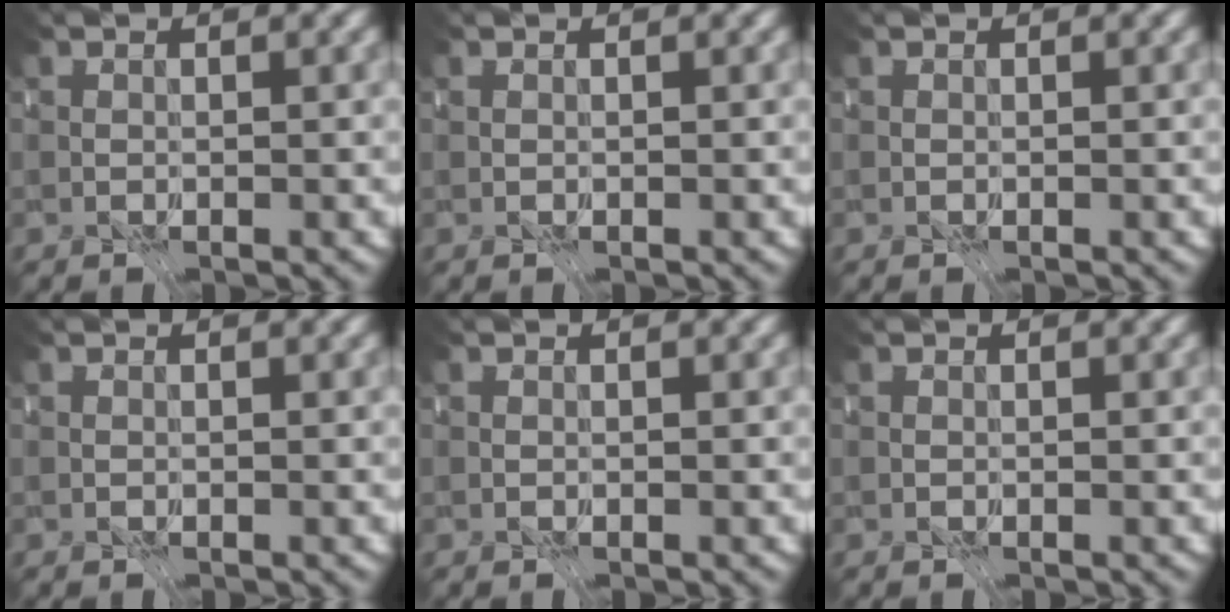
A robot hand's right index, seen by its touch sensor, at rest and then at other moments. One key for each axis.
{"total": 0.7, "fx": -0.3, "fy": -0.5, "fz": -0.5, "tx": 0.005, "ty": -0.002, "tz": 0.000}
{"total": 0.0}
{"total": 0.0}
{"total": 0.0}
{"total": 0.0}